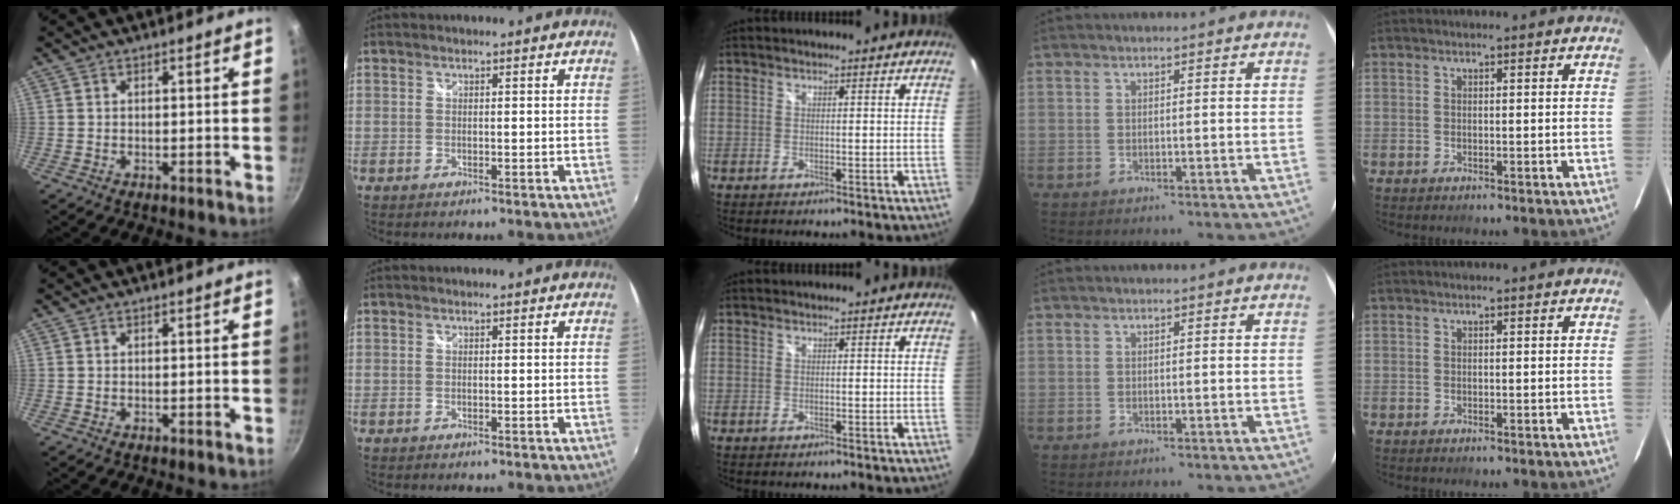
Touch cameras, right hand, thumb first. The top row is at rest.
{}